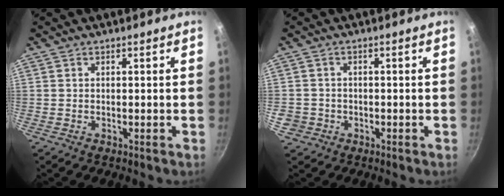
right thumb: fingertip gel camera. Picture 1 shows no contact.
{"total": 3.3, "force": [-1.0, 3.0, 0.8], "torque": [-0.009, 0.017, -0.013]}